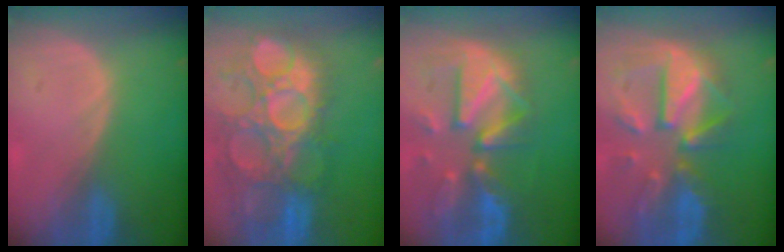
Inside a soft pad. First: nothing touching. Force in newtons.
{"total": 14.4, "press": 12.7, "slide": 6.8}
{"total": 12.1, "press": 10.5, "slide": 6.1}
{"total": 12.0, "press": 10.4, "slide": 5.9}